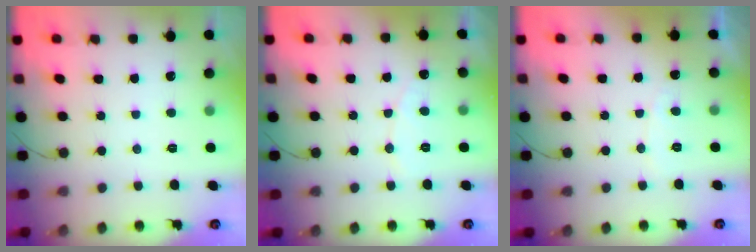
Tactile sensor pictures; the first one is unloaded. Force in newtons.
{"total": 4.4, "press": 4.3, "slide": 0.4}
{"total": 3.4, "press": 3.4, "slide": 0.2}